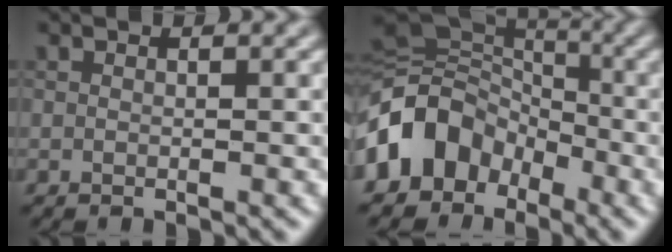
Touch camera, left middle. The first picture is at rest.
{"total": 9.4, "force": [-4.1, 7.2, 4.4], "torque": [-0.084, 0.003, -0.097]}